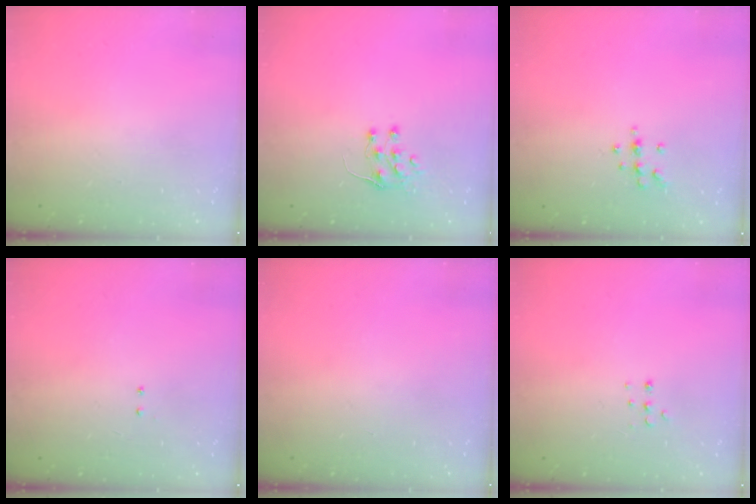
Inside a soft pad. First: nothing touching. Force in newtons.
{"total": 6.0, "press": 5.9, "slide": 0.7}
{"total": 7.1, "press": 7.0, "slide": 1.3}
{"total": 2.0, "press": 2.0, "slide": 0.4}
{"total": 0.0}
{"total": 3.8, "press": 3.7, "slide": 0.9}